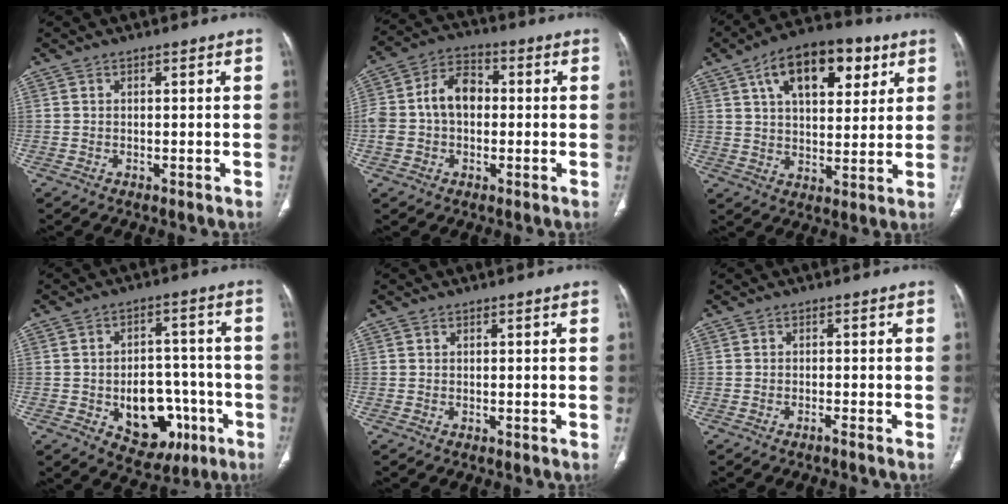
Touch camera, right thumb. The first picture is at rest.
{"total": 10.6, "force": [0.2, 7.5, 7.5], "torque": [-0.134, 0.034, -0.003]}
{"total": 17.1, "force": [7.7, 9.0, 12.4], "torque": [-0.152, -0.010, 0.120]}
{"total": 13.7, "force": [-4.5, 9.4, 8.9], "torque": [-0.081, 0.037, -0.046]}
{"total": 0.0}
{"total": 0.9, "force": [-0.7, -0.4, 0.4], "torque": [-0.006, 0.005, -0.014]}